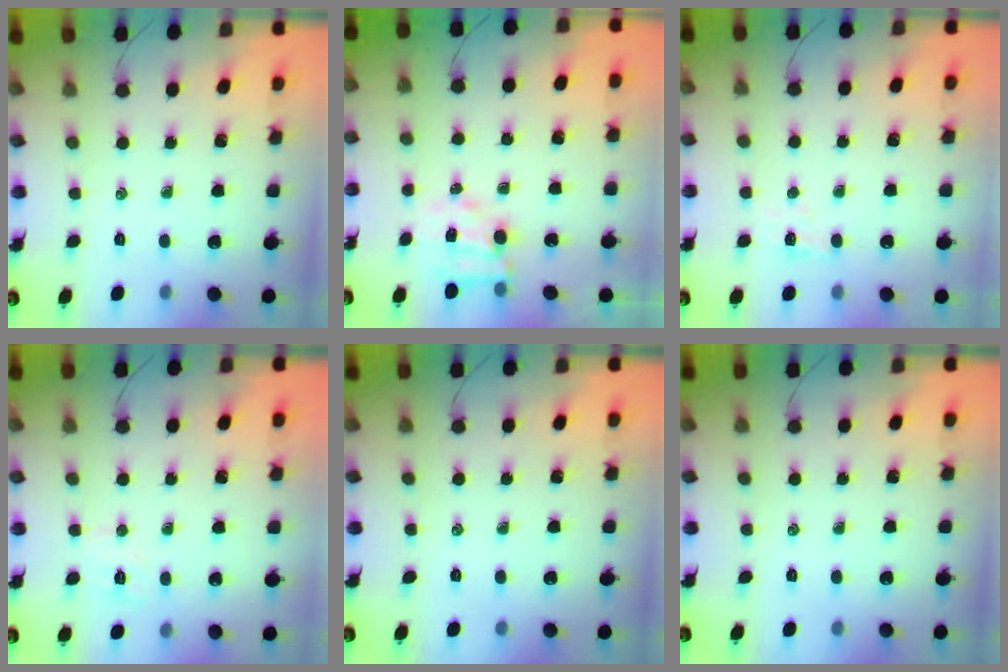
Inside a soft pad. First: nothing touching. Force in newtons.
{"total": 5.1, "press": 5.0, "slide": 0.9}
{"total": 2.9, "press": 2.8, "slide": 1.0}
{"total": 5.4, "press": 5.4, "slide": 0.9}
{"total": 0.0}
{"total": 0.0}